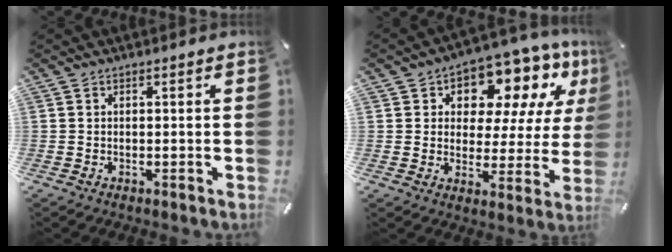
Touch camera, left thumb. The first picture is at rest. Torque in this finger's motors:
{"motor_torque": [0.66, 0.64, 0.36, -0.01, 0.10]}